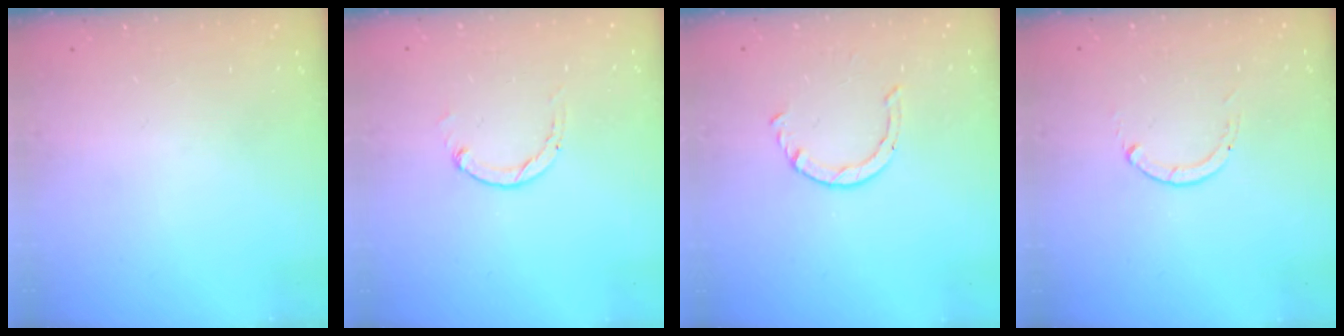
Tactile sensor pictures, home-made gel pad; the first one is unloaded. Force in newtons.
{"total": 1.2, "press": 1.2, "slide": 0.3}
{"total": 2.6, "press": 2.6, "slide": 0.3}
{"total": 0.0}